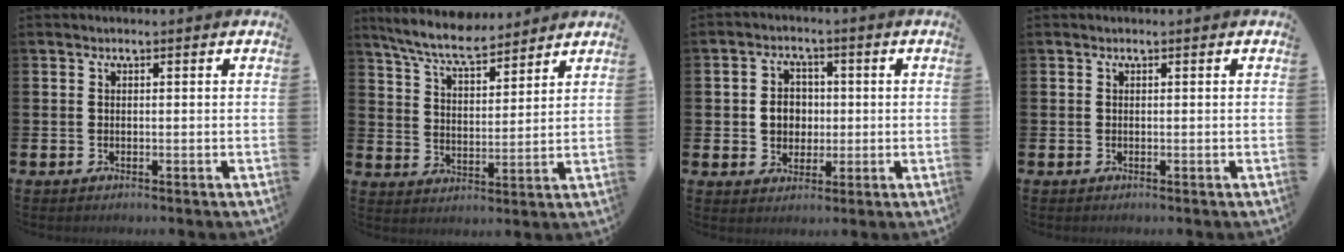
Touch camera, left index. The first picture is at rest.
{"total": 7.7, "force": [7.0, 1.2, 2.8], "torque": [-0.085, -0.029, 0.127]}
{"total": 4.3, "force": [0.3, 3.9, 1.9], "torque": [-0.027, 0.004, -0.005]}
{"total": 0.0}